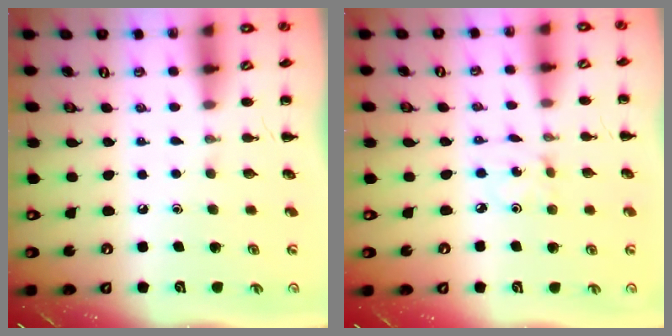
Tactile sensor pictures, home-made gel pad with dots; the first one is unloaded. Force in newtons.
{"total": 1.0, "press": 0.9, "slide": 0.3}